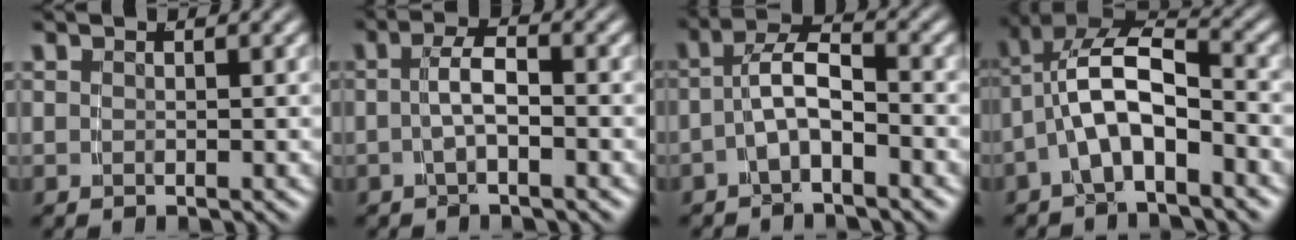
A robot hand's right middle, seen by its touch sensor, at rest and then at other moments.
{"total": 2.5, "force": [-0.9, 0.3, 2.3], "torque": [-0.036, 0.005, -0.016]}
{"total": 3.7, "force": [-1.4, 1.6, 3.1], "torque": [-0.055, -0.001, -0.027]}
{"total": 6.9, "force": [-0.9, 4.5, 5.1], "torque": [-0.110, -0.026, -0.009]}